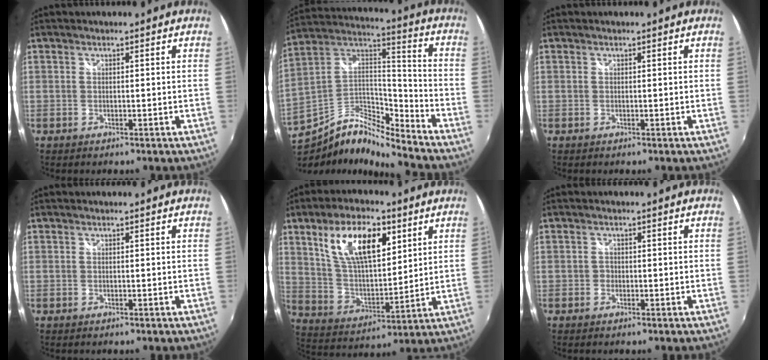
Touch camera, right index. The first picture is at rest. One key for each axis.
{"total": 13.9, "fx": -11.5, "fy": 4.3, "fz": 6.3, "tx": -0.142, "ty": 0.013, "tz": -0.230}
{"total": 0.0}
{"total": 0.0}
{"total": 16.3, "fx": 7.6, "fy": 7.2, "fz": 12.5, "tx": -0.224, "ty": 0.013, "tz": 0.146}
{"total": 1.1, "fx": -0.6, "fy": 0.8, "fz": 0.1, "tx": -0.004, "ty": -0.001, "tz": -0.012}